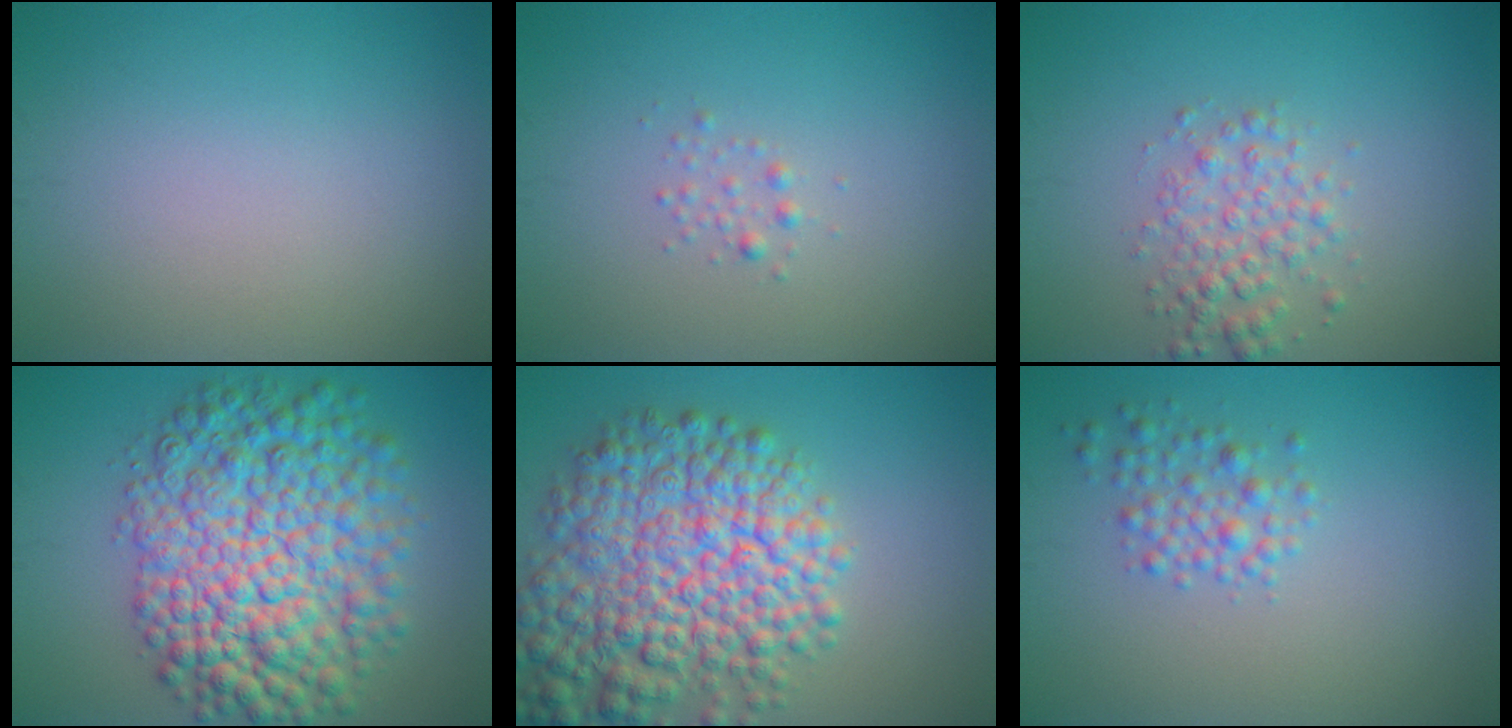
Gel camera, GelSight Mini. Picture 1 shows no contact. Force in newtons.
{"total": 0.8, "press": 0.8, "slide": 0.0}
{"total": 2.9, "press": 2.9, "slide": 0.0}
{"total": 11.6, "press": 11.6, "slide": 0.2}
{"total": 10.7, "press": 10.7, "slide": 0.4}
{"total": 2.3, "press": 2.3, "slide": 0.1}